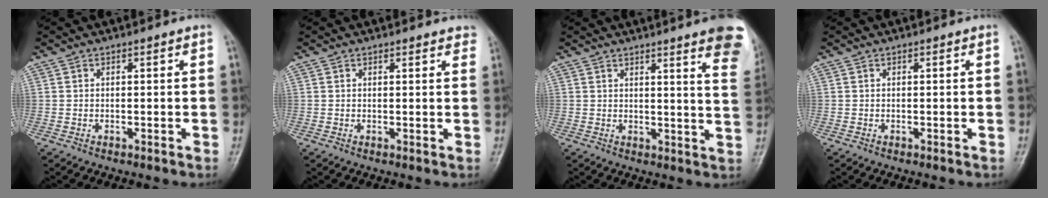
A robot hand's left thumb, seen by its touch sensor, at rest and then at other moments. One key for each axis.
{"total": 2.7, "fx": 2.4, "fy": 0.9, "fz": 0.8, "tx": 0.008, "ty": -0.005, "tz": 0.016}
{"total": 12.7, "fx": 8.5, "fy": 1.4, "fz": 9.3, "tx": -0.088, "ty": -0.039, "tz": 0.081}
{"total": 0.0}